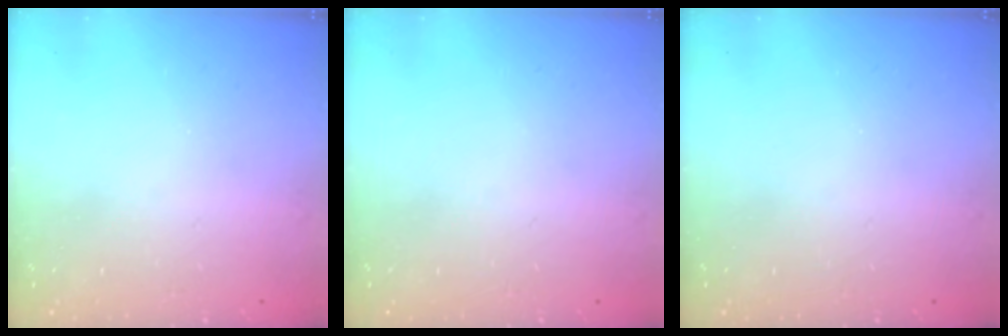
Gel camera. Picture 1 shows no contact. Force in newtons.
{"total": 0.0}
{"total": 0.0}